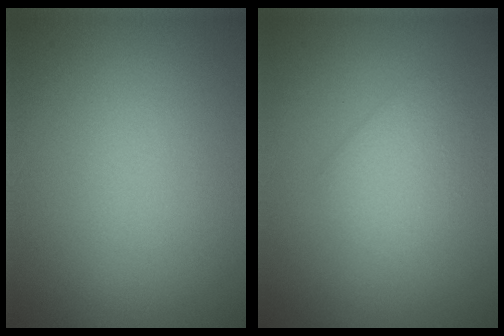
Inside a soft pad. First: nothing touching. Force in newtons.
{"total": 2.2, "press": 2.2, "slide": 0.1}